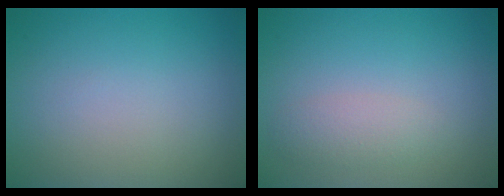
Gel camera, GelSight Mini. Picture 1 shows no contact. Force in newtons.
{"total": 1.8, "press": 1.8, "slide": 0.0}